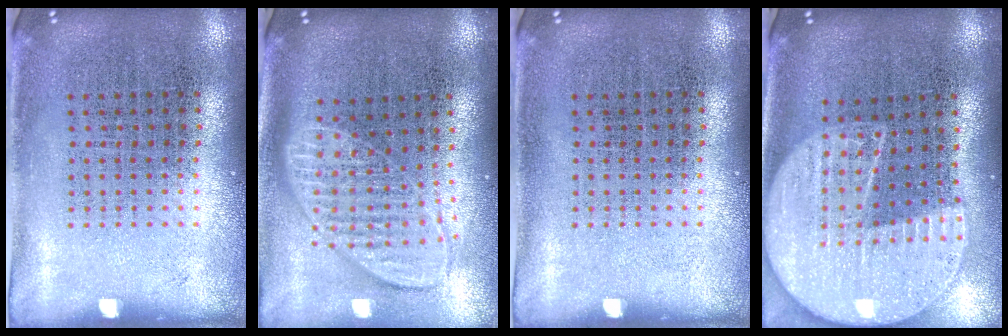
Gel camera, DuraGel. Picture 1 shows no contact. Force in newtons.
{"total": 1.9, "press": 1.5, "slide": 1.1}
{"total": 0.0}
{"total": 2.3, "press": 2.0, "slide": 1.2}